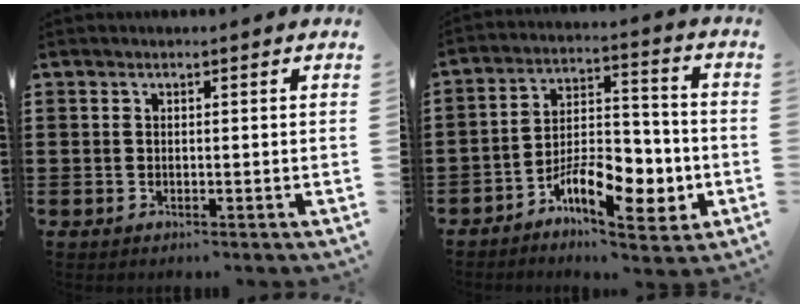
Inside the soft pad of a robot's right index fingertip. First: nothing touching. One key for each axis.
{"total": 11.0, "fx": -5.0, "fy": 5.4, "fz": 8.2, "tx": -0.142, "ty": 0.021, "tz": -0.082}